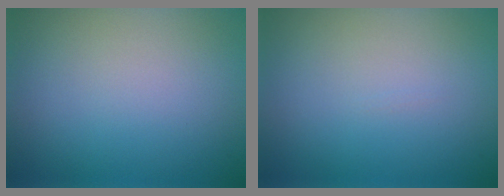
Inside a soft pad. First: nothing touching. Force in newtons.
{"total": 0.0}